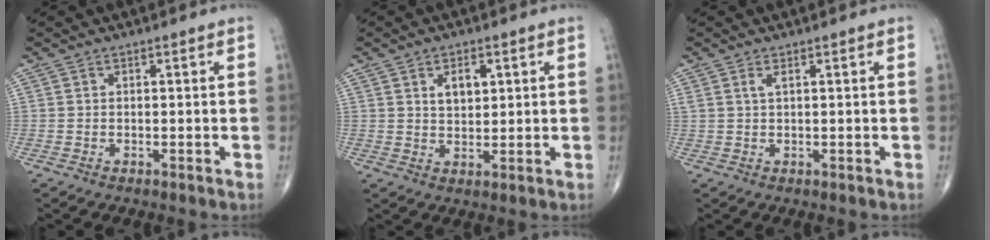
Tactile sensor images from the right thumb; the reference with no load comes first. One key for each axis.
{"total": 4.4, "fx": 1.7, "fy": 2.5, "fz": 3.2, "tx": -0.040, "ty": -0.011, "tz": 0.029}
{"total": 1.2, "fx": 0.6, "fy": 0.3, "fz": 1.0, "tx": -0.025, "ty": 0.004, "tz": 0.015}